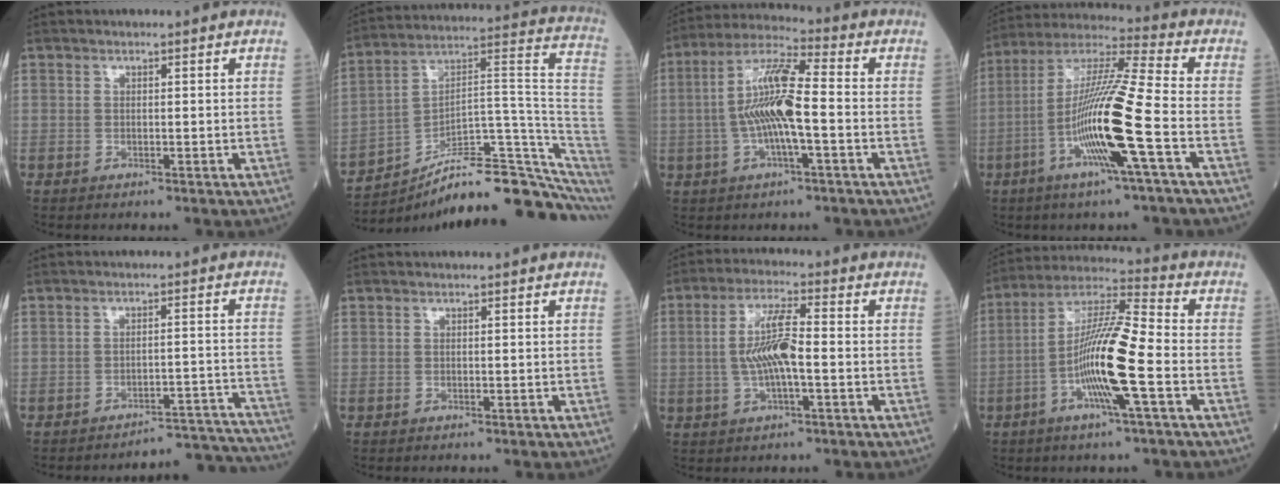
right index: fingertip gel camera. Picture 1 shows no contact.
{"total": 21.8, "force": [-15.9, 3.7, 14.5], "torque": [-0.135, 0.071, -0.232]}
{"total": 11.2, "force": [-1.2, 1.5, 11.1], "torque": [-0.219, 0.013, -0.029]}
{"total": 16.0, "force": [-4.7, -0.8, 15.2], "torque": [-0.300, -0.006, -0.099]}
{"total": 11.4, "force": [-11.4, -0.6, -0.9], "torque": [0.033, 0.031, -0.138]}
{"total": 0.0}
{"total": 7.8, "force": [-0.6, 1.3, 7.6], "torque": [-0.153, 0.005, -0.014]}
{"total": 13.9, "force": [-3.7, 0.4, 13.4], "torque": [-0.258, 0.002, -0.078]}